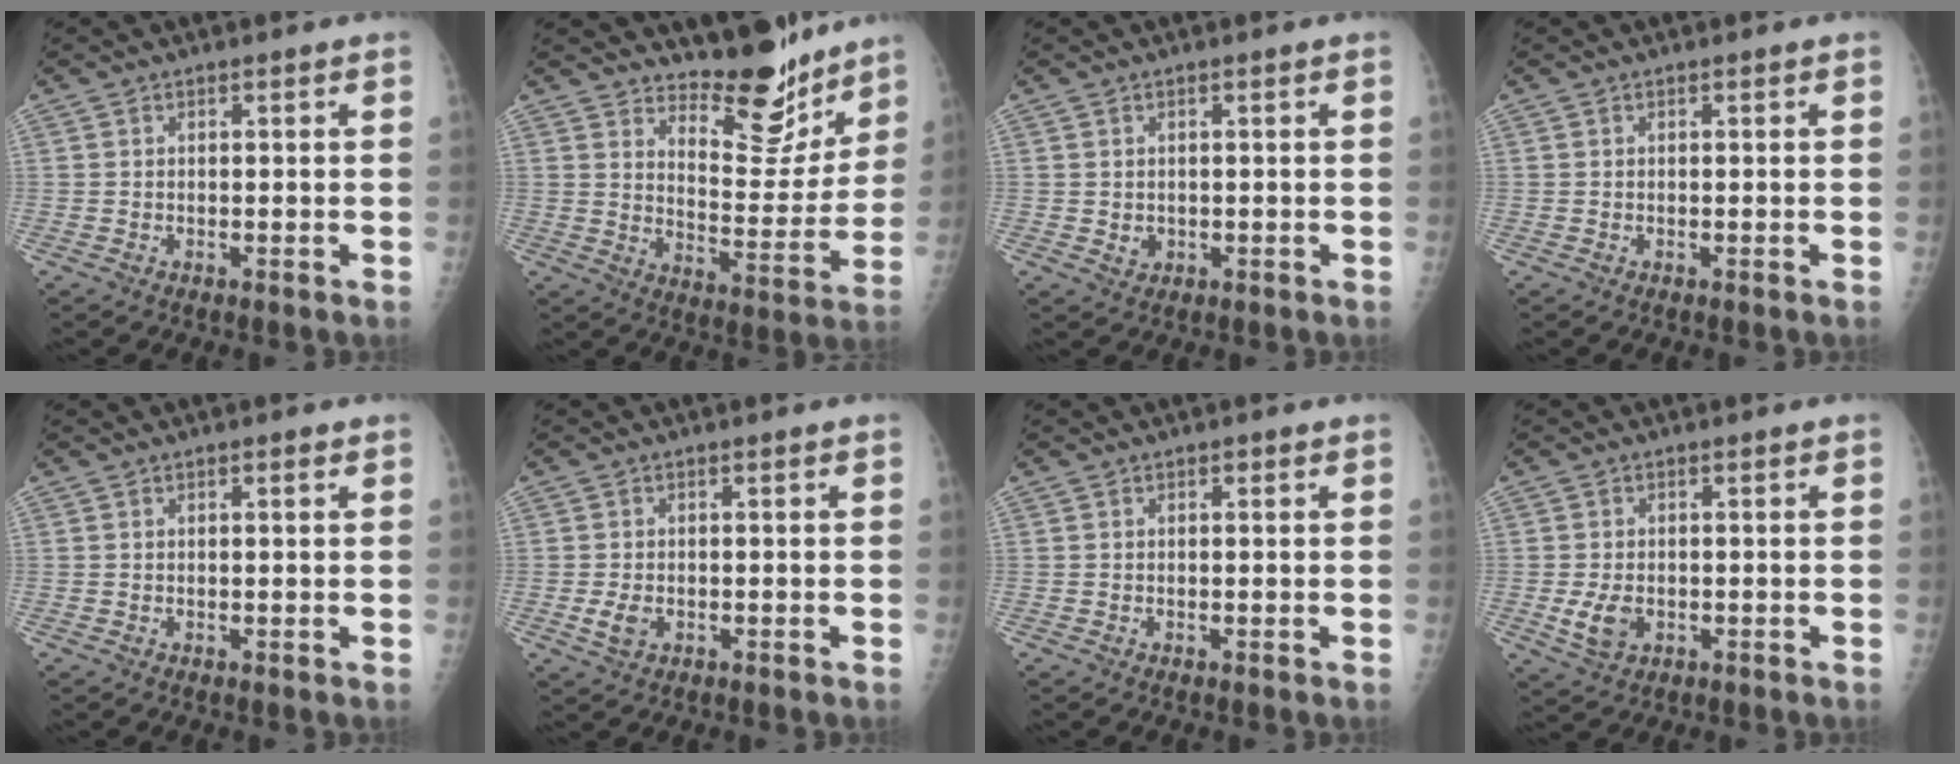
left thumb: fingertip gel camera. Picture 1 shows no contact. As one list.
[{"total": 13.4, "force": [11.6, 4.7, 4.5], "torque": [-0.025, -0.105, 0.179]}, {"total": 1.5, "force": [0.2, 1.4, 0.7], "torque": [-0.007, -0.002, 0.009]}, {"total": 0.0}, {"total": 1.0, "force": [0.6, 0.3, 0.8], "torque": [-0.010, -0.001, 0.008]}, {"total": 2.7, "force": [-0.5, 1.9, 1.9], "torque": [-0.038, -0.004, -0.006]}, {"total": 0.7, "force": [0.4, 0.4, 0.5], "torque": [-0.004, -0.001, 0.005]}, {"total": 4.3, "force": [-0.7, 3.0, 3.0], "torque": [-0.056, -0.007, -0.006]}]